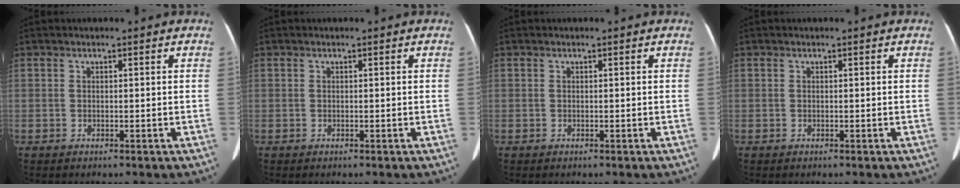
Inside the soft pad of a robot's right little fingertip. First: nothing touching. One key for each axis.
{"total": 0.0}
{"total": 0.0}
{"total": 0.0}